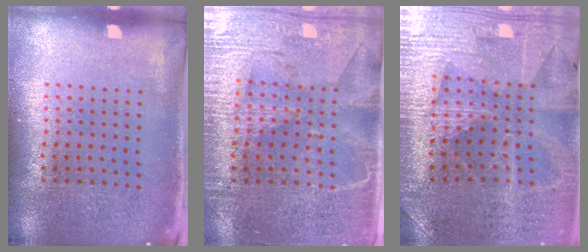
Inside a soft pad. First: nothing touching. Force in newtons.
{"total": 3.2, "press": 3.0, "slide": 1.3}
{"total": 3.0, "press": 3.0, "slide": 0.5}